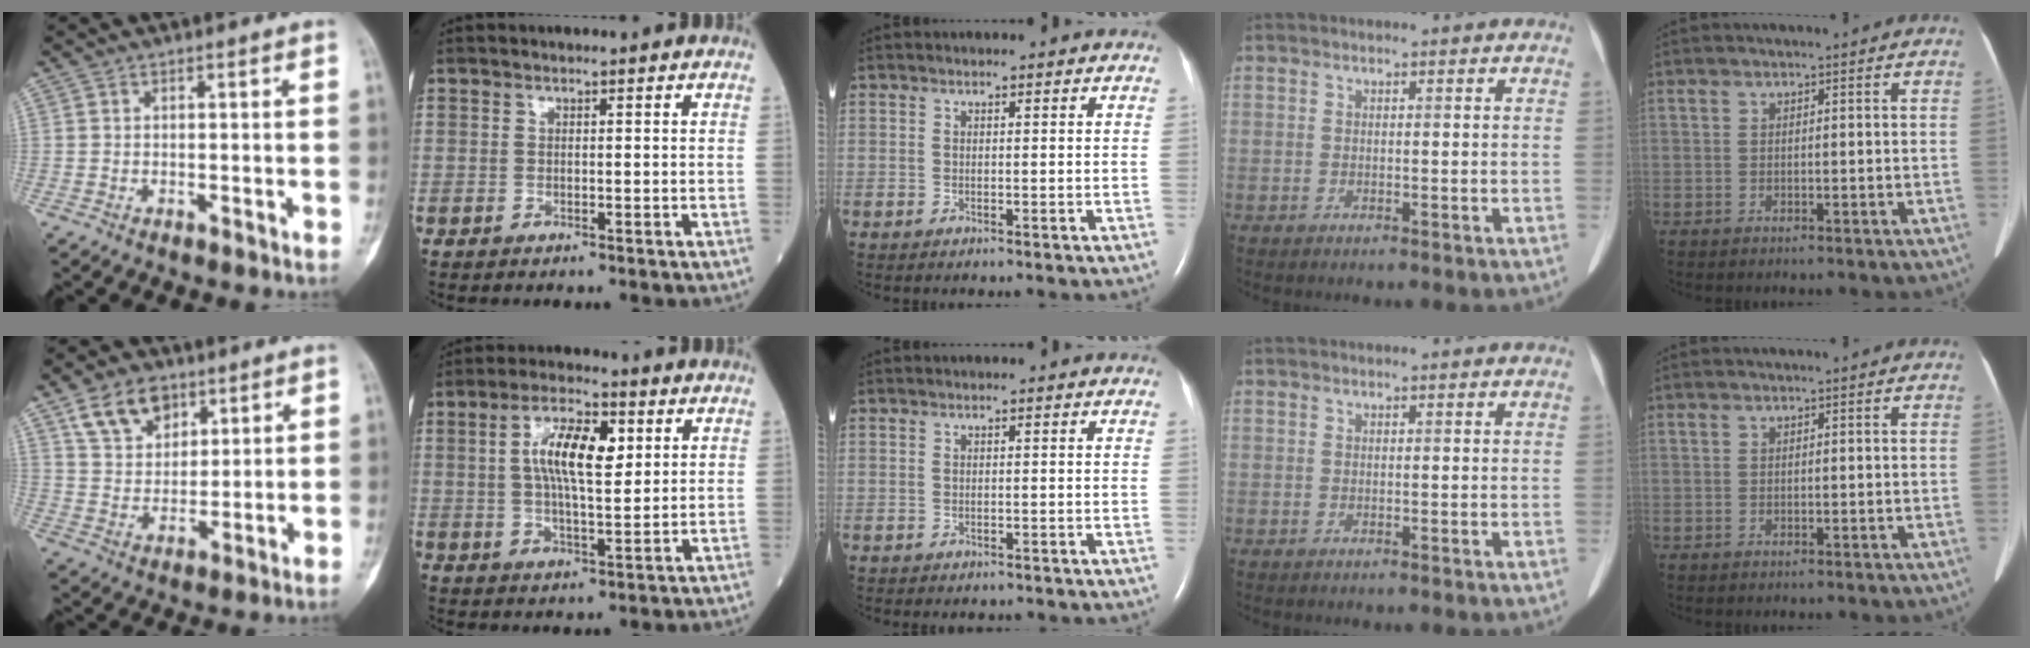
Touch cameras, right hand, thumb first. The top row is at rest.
{"thumb": {"total": 10.1, "force": [5.8, 6.6, 5.0], "torque": [-0.065, -0.024, 0.110]}, "index": {"total": 9.5, "force": [2.4, 2.8, 8.7], "torque": [-0.163, 0.013, 0.042]}, "middle": {"total": 1.9, "force": [-1.7, 0.7, 0.6], "torque": [-0.014, -0.003, -0.017]}}